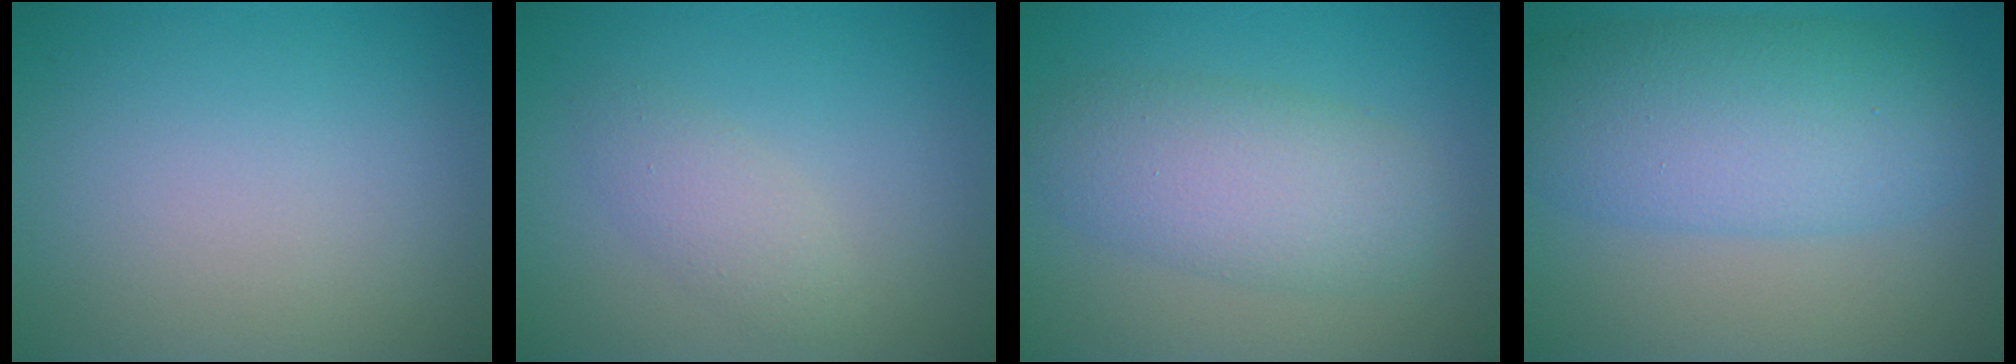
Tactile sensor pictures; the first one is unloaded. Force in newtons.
{"total": 2.0, "press": 2.0, "slide": 0.2}
{"total": 5.3, "press": 5.3, "slide": 0.0}
{"total": 8.0, "press": 8.0, "slide": 0.2}